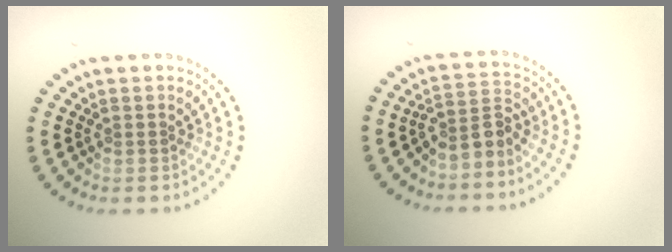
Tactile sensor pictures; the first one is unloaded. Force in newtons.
{"total": 2.8, "press": 2.0, "slide": 2.0}